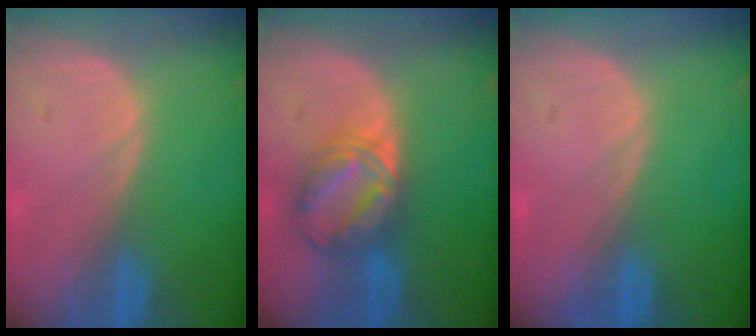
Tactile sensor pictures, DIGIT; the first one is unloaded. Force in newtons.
{"total": 6.9, "press": 6.9, "slide": 0.4}
{"total": 0.0}